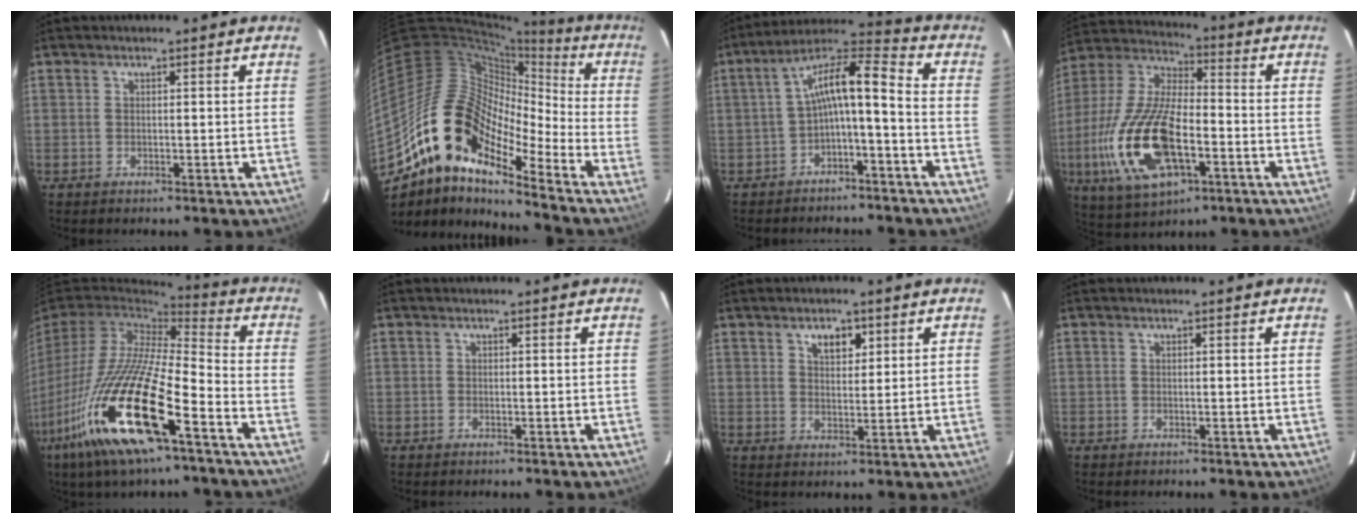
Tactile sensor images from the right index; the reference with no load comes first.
{"total": 17.0, "force": [-11.4, 6.3, 10.8], "torque": [-0.167, -0.007, -0.230]}
{"total": 9.8, "force": [-2.7, 2.3, 9.2], "torque": [-0.182, 0.030, -0.046]}
{"total": 21.2, "force": [-6.4, 9.3, 18.0], "torque": [-0.393, -0.019, -0.115]}
{"total": 25.0, "force": [-13.7, 5.3, 20.2], "torque": [-0.400, -0.051, -0.266]}
{"total": 0.0}
{"total": 4.2, "force": [2.2, 2.3, 2.7], "torque": [-0.039, 0.007, 0.037]}
{"total": 0.0}